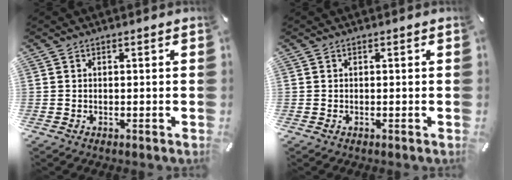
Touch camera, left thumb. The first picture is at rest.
{"total": 0.0}